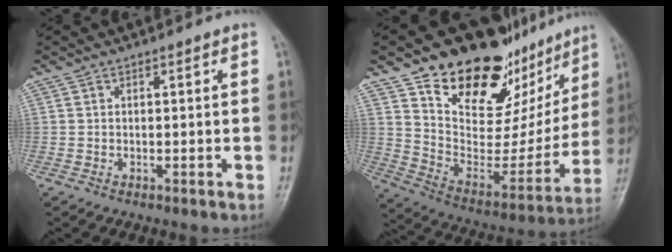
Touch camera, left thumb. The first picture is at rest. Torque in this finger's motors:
{"motor_torque": [1.57, 0.40, 1.40, -1.38, 0.28]}